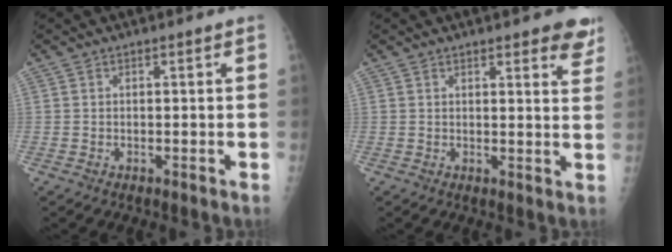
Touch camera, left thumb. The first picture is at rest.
{"total": 6.7, "force": [4.9, 2.1, 4.1], "torque": [-0.022, -0.022, 0.048]}